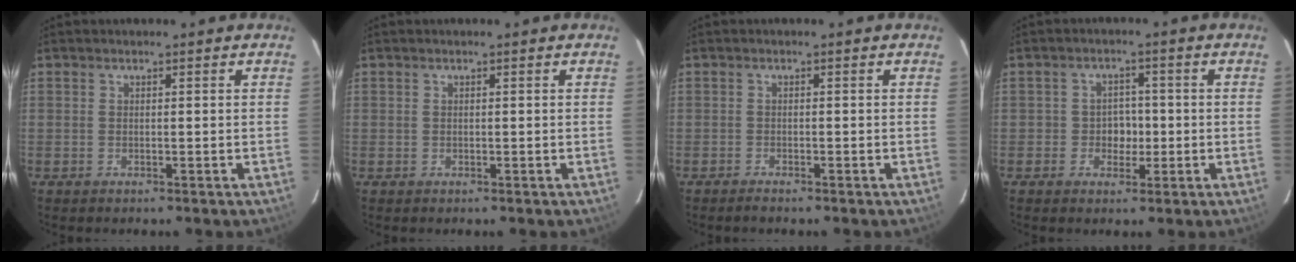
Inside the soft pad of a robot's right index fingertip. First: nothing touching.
{"total": 0.0}
{"total": 1.4, "force": [-1.3, 0.2, 0.5], "torque": [-0.017, -0.003, -0.026]}
{"total": 3.6, "force": [-0.9, 3.2, 1.2], "torque": [-0.019, 0.014, -0.012]}